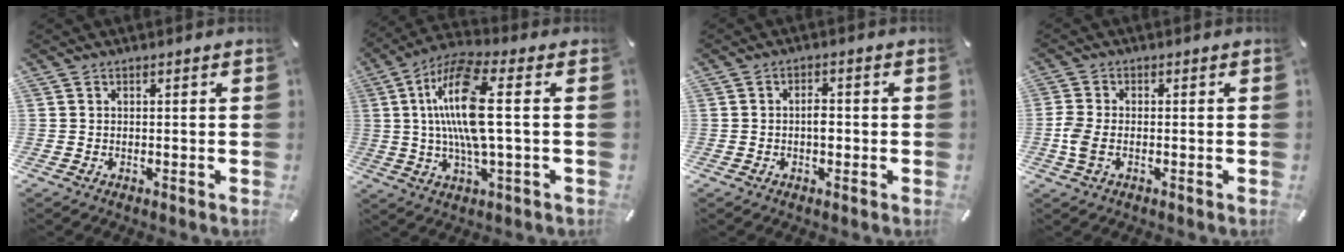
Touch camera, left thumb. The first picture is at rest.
{"total": 15.8, "force": [2.0, 4.3, 15.1], "torque": [-0.310, -0.007, 0.025]}
{"total": 2.7, "force": [-0.5, 1.6, 2.2], "torque": [-0.033, 0.003, -0.012]}
{"total": 4.3, "force": [-1.2, 2.3, 3.5], "torque": [-0.075, 0.001, -0.022]}